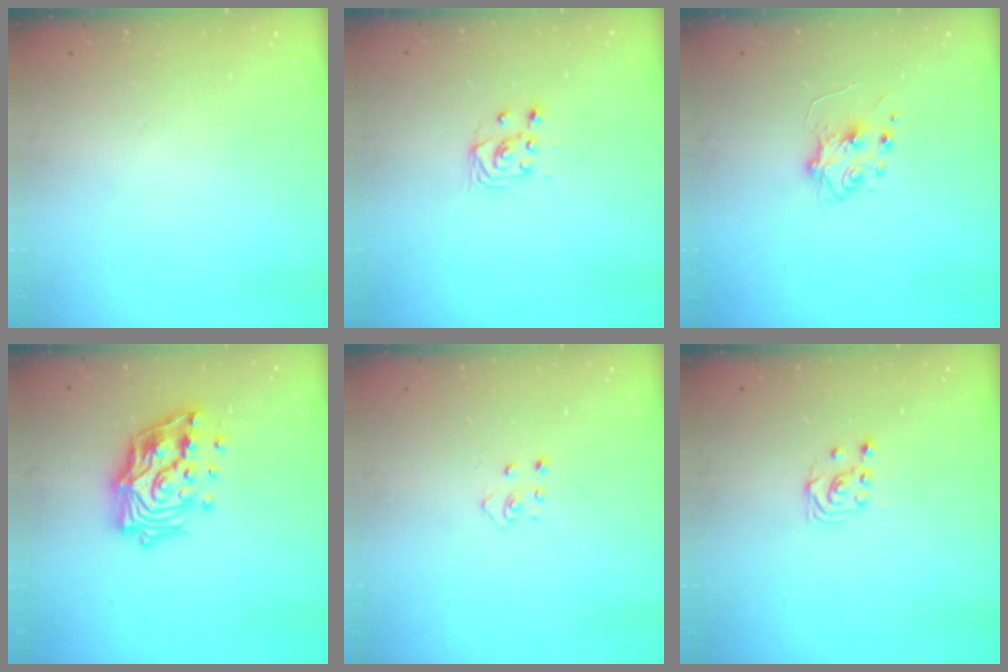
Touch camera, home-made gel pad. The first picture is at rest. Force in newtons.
{"total": 3.2, "press": 2.9, "slide": 1.4}
{"total": 5.9, "press": 5.9, "slide": 0.9}
{"total": 17.7, "press": 17.6, "slide": 2.0}
{"total": 2.8, "press": 2.8, "slide": 0.3}
{"total": 2.7, "press": 2.4, "slide": 1.3}